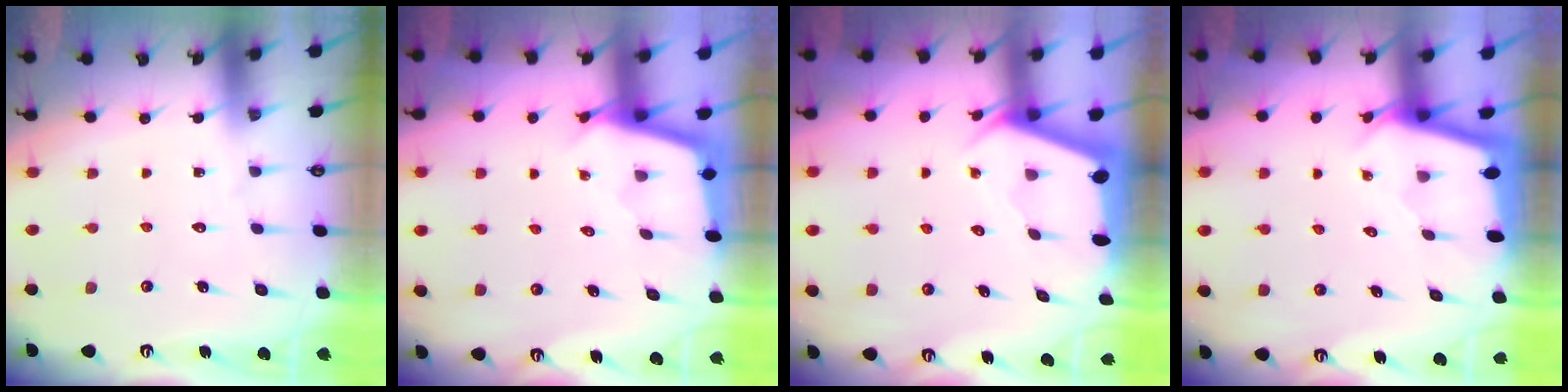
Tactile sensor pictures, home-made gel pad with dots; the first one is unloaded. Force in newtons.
{"total": 2.4, "press": 2.4, "slide": 0.2}
{"total": 2.3, "press": 2.3, "slide": 0.3}
{"total": 2.1, "press": 2.1, "slide": 0.1}